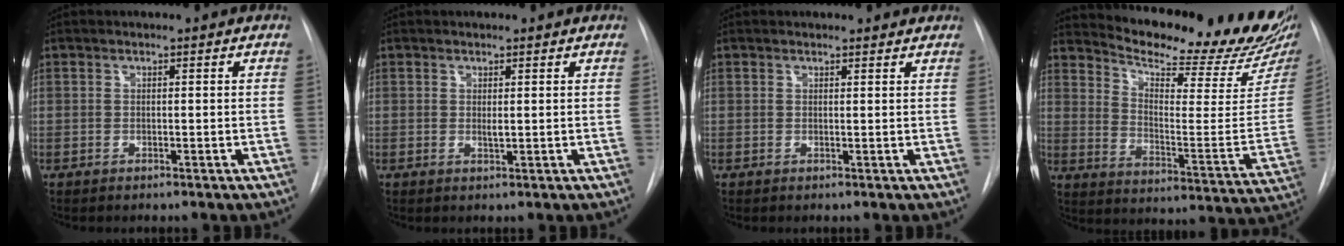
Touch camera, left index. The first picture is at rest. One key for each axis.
{"total": 1.0, "fx": 0.5, "fy": 0.3, "fz": 0.8, "tx": -0.017, "ty": -0.001, "tz": 0.009}
{"total": 3.7, "fx": 3.6, "fy": 0.8, "fz": 0.5, "tx": -0.008, "ty": 0.011, "tz": 0.034}
{"total": 23.2, "fx": 21.3, "fy": 1.6, "fz": 9.0, "tx": -0.140, "ty": -0.105, "tz": 0.280}